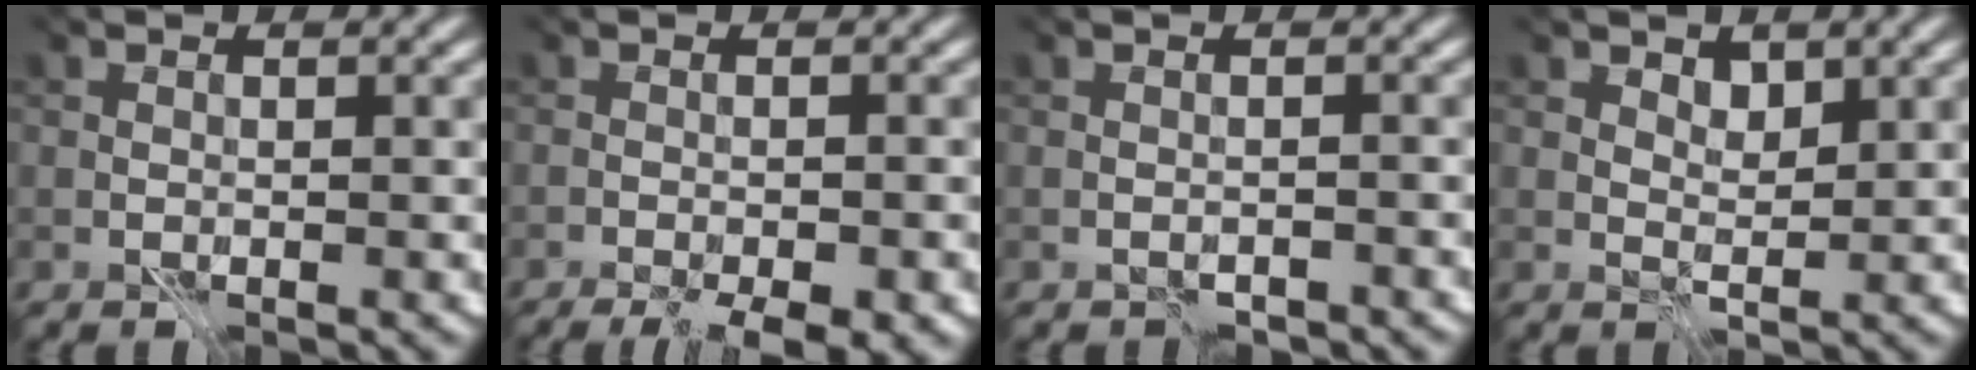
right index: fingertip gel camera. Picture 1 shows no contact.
{"total": 5.1, "force": [-3.7, 1.2, 3.2], "torque": [-0.039, -0.003, -0.046]}
{"total": 1.3, "force": [-1.1, 0.0, -0.7], "torque": [0.022, -0.001, -0.016]}
{"total": 0.6, "force": [0.5, -0.1, 0.4], "torque": [-0.008, -0.005, 0.017]}